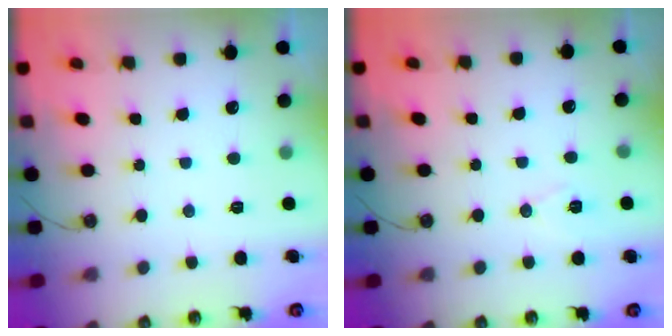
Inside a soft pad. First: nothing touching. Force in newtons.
{"total": 5.6, "press": 4.2, "slide": 3.8}